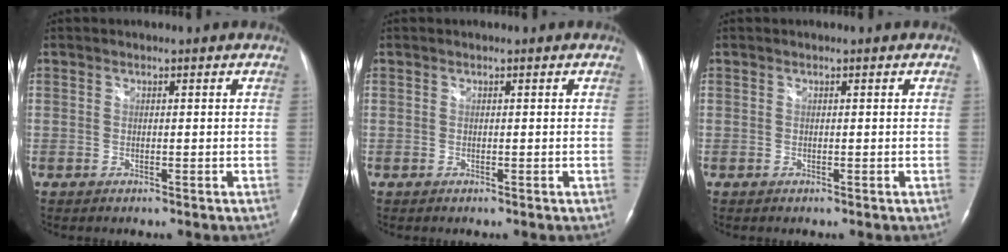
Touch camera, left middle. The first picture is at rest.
{"total": 0.0}
{"total": 0.0}